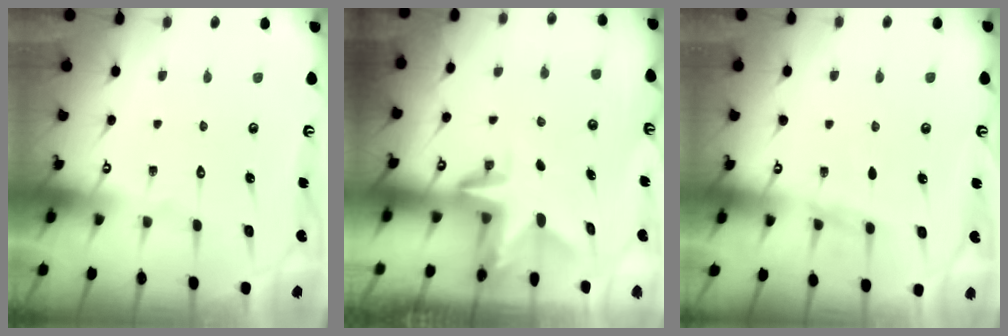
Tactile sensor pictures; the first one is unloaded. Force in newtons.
{"total": 2.9, "press": 2.9, "slide": 0.2}
{"total": 5.7, "press": 5.7, "slide": 0.4}